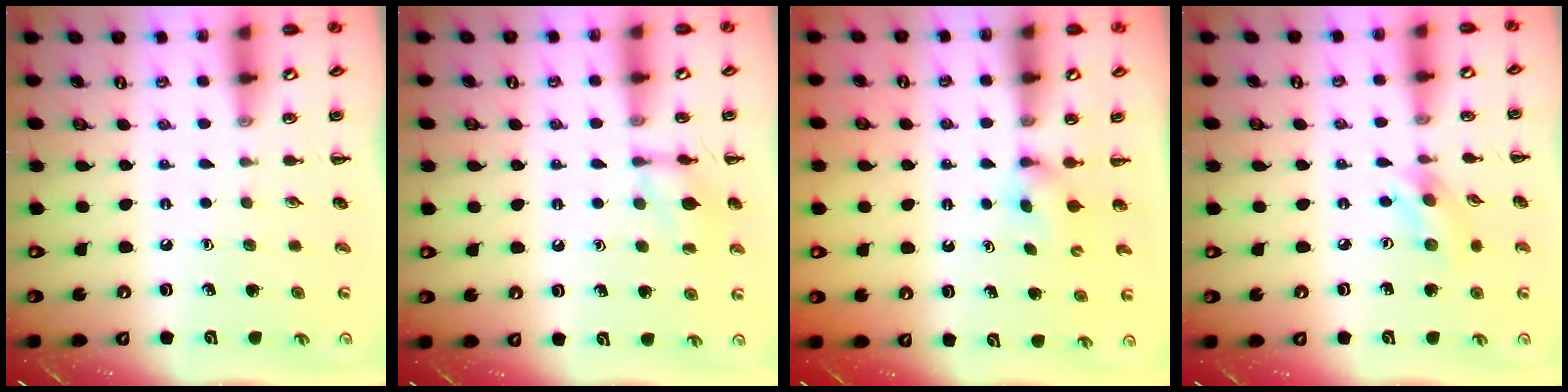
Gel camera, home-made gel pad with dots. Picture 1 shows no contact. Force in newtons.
{"total": 10.1, "press": 10.0, "slide": 0.7}
{"total": 2.4, "press": 2.3, "slide": 0.9}
{"total": 4.1, "press": 4.0, "slide": 0.6}